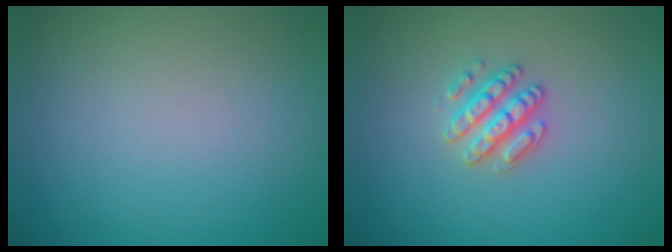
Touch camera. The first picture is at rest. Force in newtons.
{"total": 2.8, "press": 2.7, "slide": 0.6}